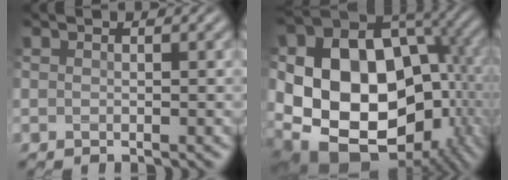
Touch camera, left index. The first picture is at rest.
{"total": 18.5, "force": [-1.2, 13.6, 12.5], "torque": [-0.199, -0.025, 0.016]}